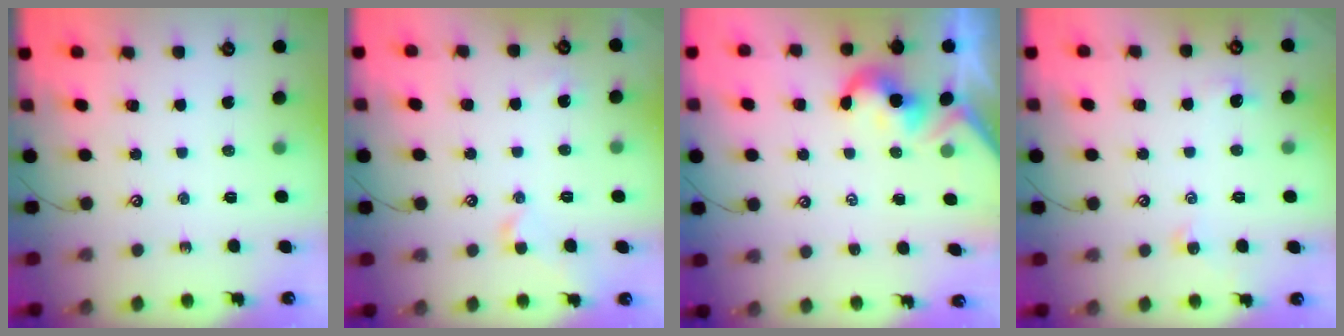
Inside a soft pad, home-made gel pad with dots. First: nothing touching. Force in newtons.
{"total": 1.1, "press": 1.0, "slide": 0.4}
{"total": 2.1, "press": 2.0, "slide": 0.5}
{"total": 1.0, "press": 0.9, "slide": 0.5}